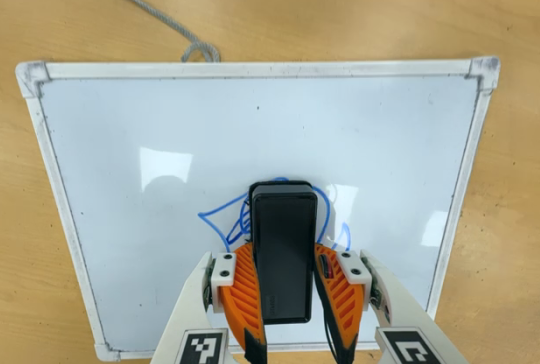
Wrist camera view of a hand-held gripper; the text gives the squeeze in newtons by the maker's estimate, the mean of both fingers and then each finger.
{"total": 12.0, "left": 12.0, "right": 12.0}